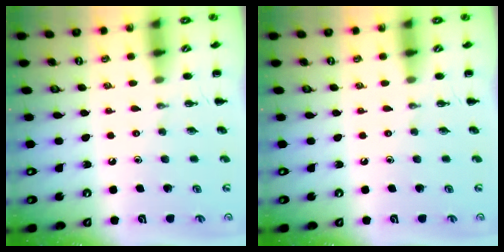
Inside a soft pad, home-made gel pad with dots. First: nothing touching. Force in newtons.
{"total": 0.0}